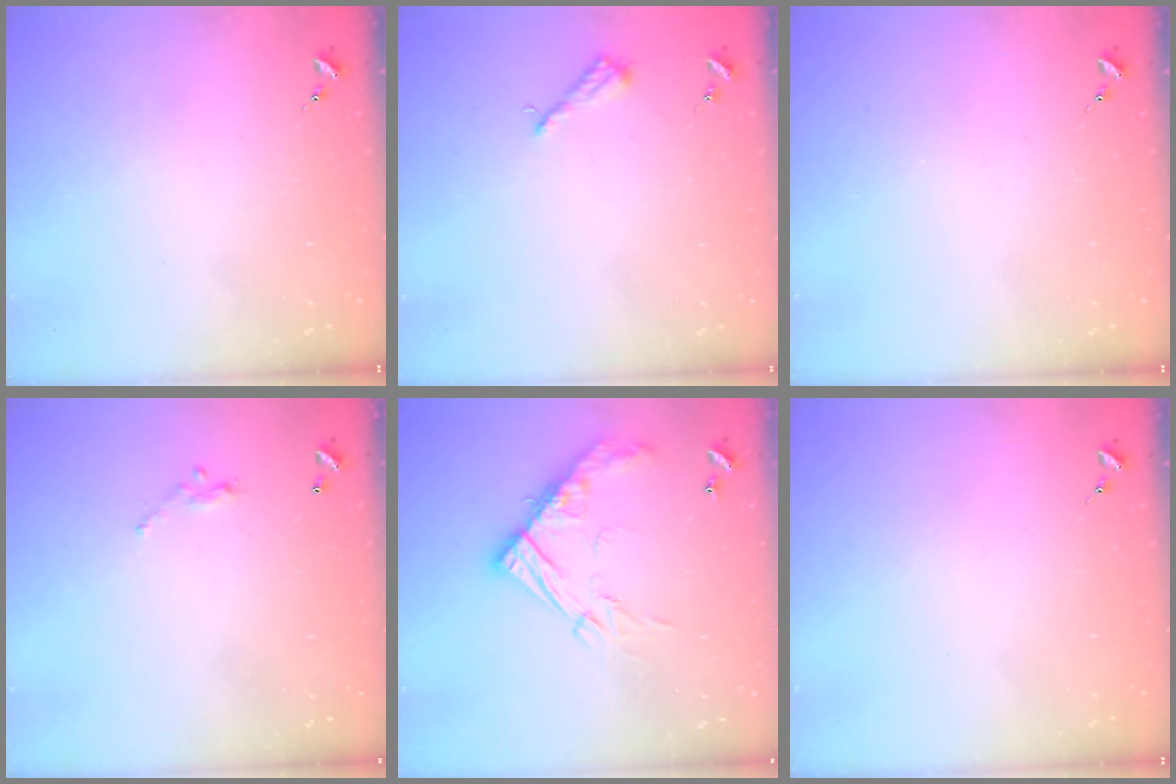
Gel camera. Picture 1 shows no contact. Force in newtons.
{"total": 4.2, "press": 4.1, "slide": 0.6}
{"total": 0.0}
{"total": 4.8, "press": 4.8, "slide": 0.3}
{"total": 16.5, "press": 16.5, "slide": 1.5}
{"total": 0.0}